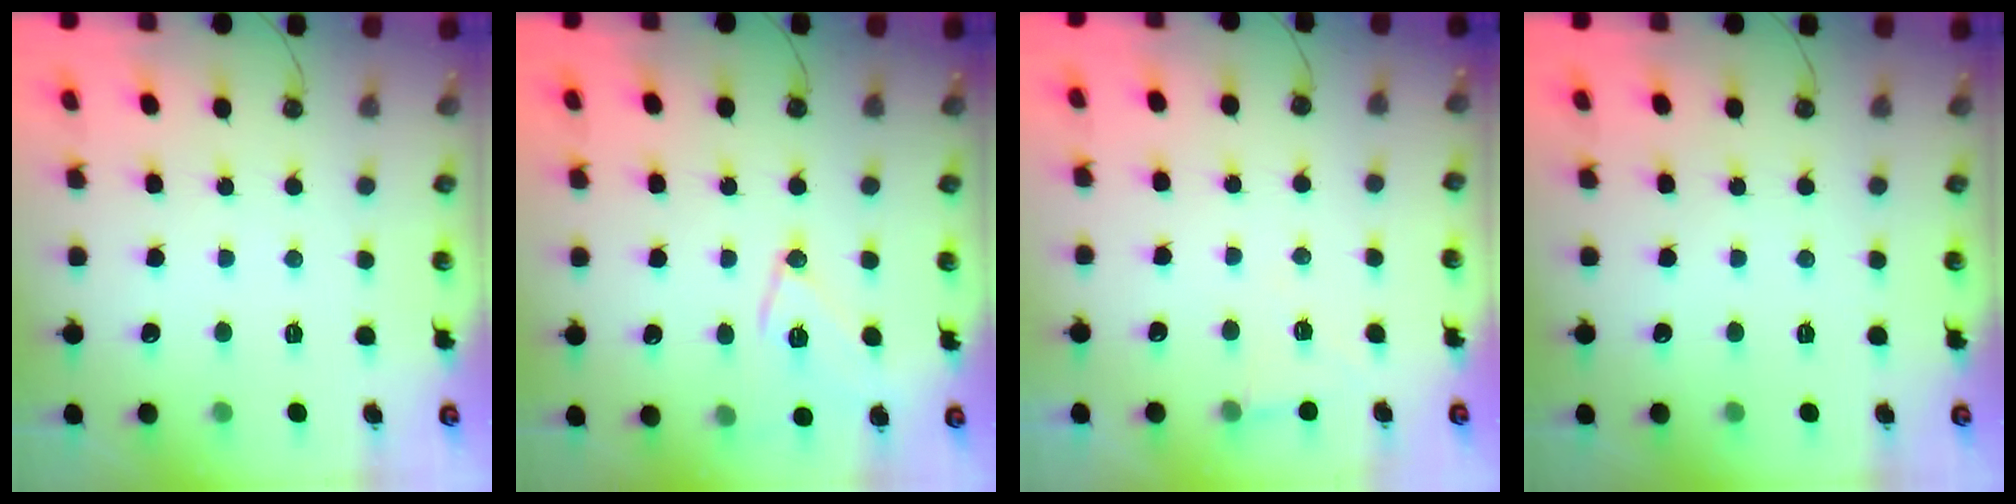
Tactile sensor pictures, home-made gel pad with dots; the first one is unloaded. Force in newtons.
{"total": 12.2, "press": 12.0, "slide": 2.3}
{"total": 4.7, "press": 4.2, "slide": 2.0}
{"total": 0.0}